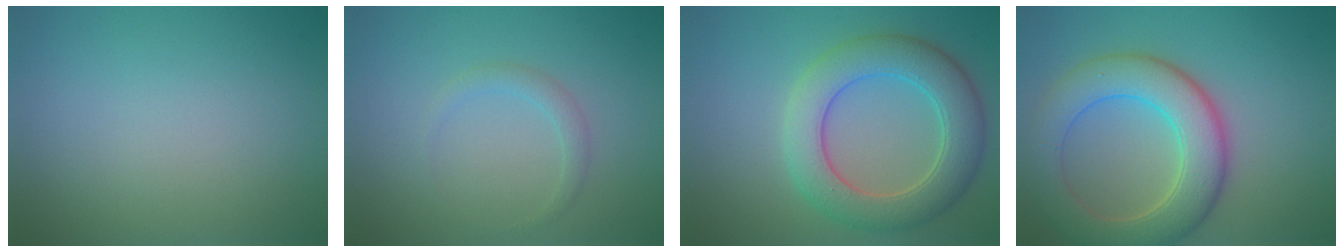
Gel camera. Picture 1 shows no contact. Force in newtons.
{"total": 1.3, "press": 1.3, "slide": 0.1}
{"total": 7.0, "press": 7.0, "slide": 0.2}
{"total": 8.0, "press": 7.9, "slide": 0.7}